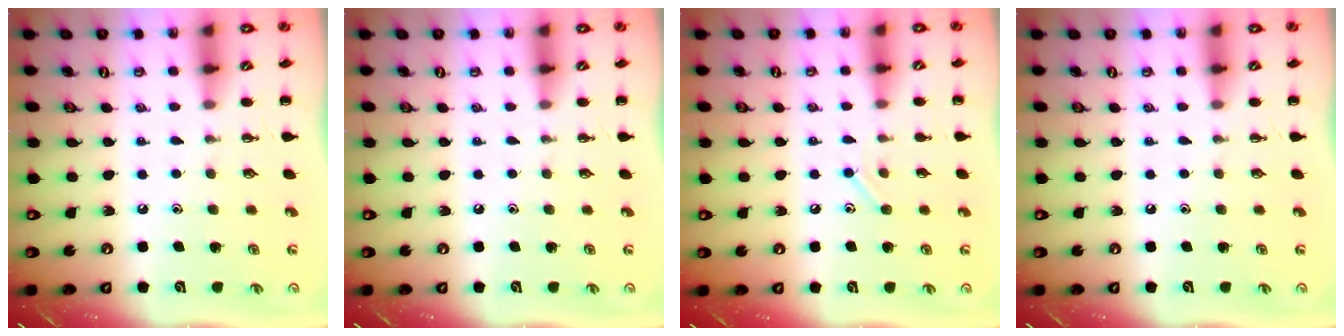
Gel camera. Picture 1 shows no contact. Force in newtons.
{"total": 0.0}
{"total": 6.7, "press": 6.5, "slide": 1.6}
{"total": 0.0}